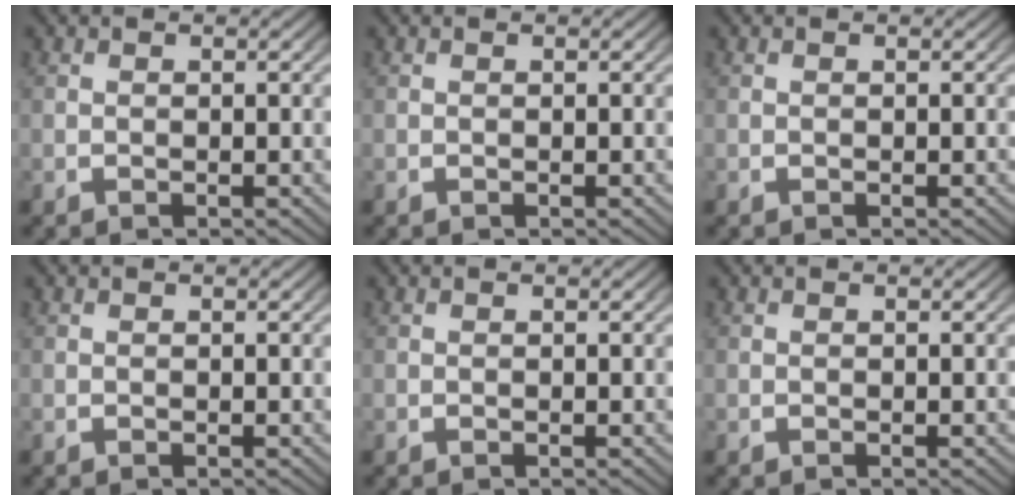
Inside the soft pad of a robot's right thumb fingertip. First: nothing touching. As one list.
[{"total": 0.0}, {"total": 0.0}, {"total": 0.0}, {"total": 0.0}, {"total": 0.0}]